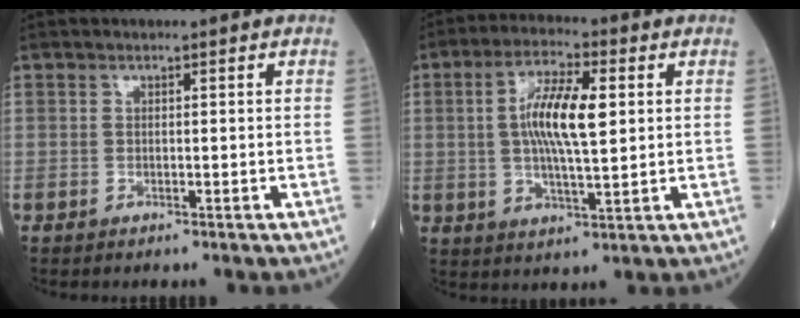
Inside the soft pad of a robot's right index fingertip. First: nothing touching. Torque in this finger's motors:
{"motor_torque": [1.15, 0.76, 0.21, 0.07]}